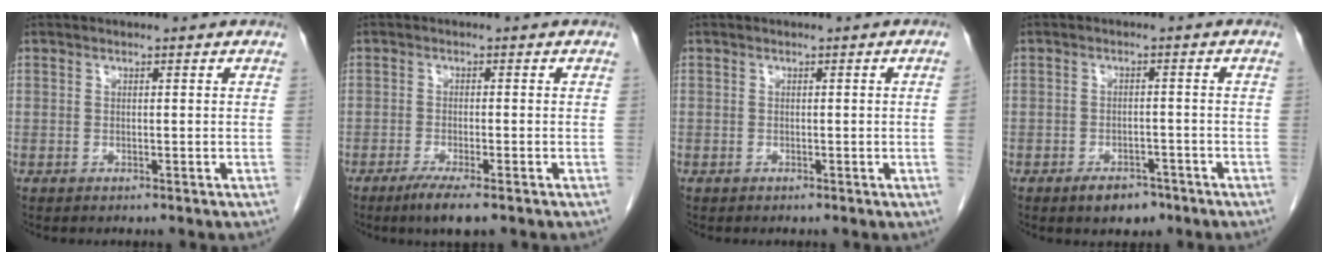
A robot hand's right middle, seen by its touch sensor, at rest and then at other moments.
{"total": 4.5, "force": [-3.0, 0.4, 3.3], "torque": [-0.058, -0.012, -0.049]}
{"total": 1.0, "force": [-0.1, -0.5, 0.9], "torque": [-0.003, 0.000, -0.003]}
{"total": 4.0, "force": [-2.8, 2.1, 2.0], "torque": [-0.029, 0.003, -0.034]}